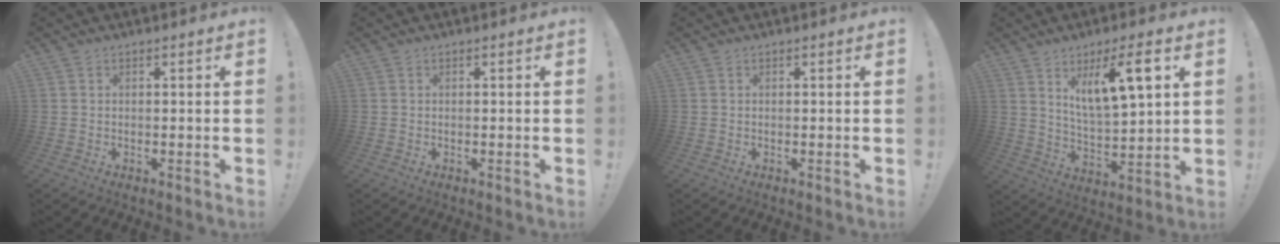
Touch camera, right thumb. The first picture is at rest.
{"total": 0.0}
{"total": 0.0}
{"total": 13.3, "force": [6.9, 3.1, 10.9], "torque": [-0.179, -0.027, 0.109]}